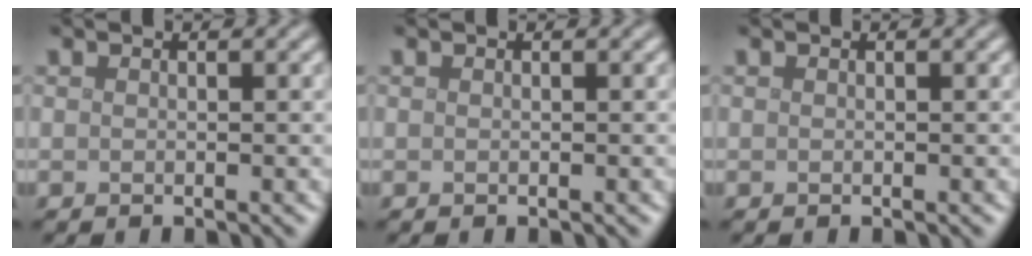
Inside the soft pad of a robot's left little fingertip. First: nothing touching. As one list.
[{"total": 0.0}, {"total": 0.0}]